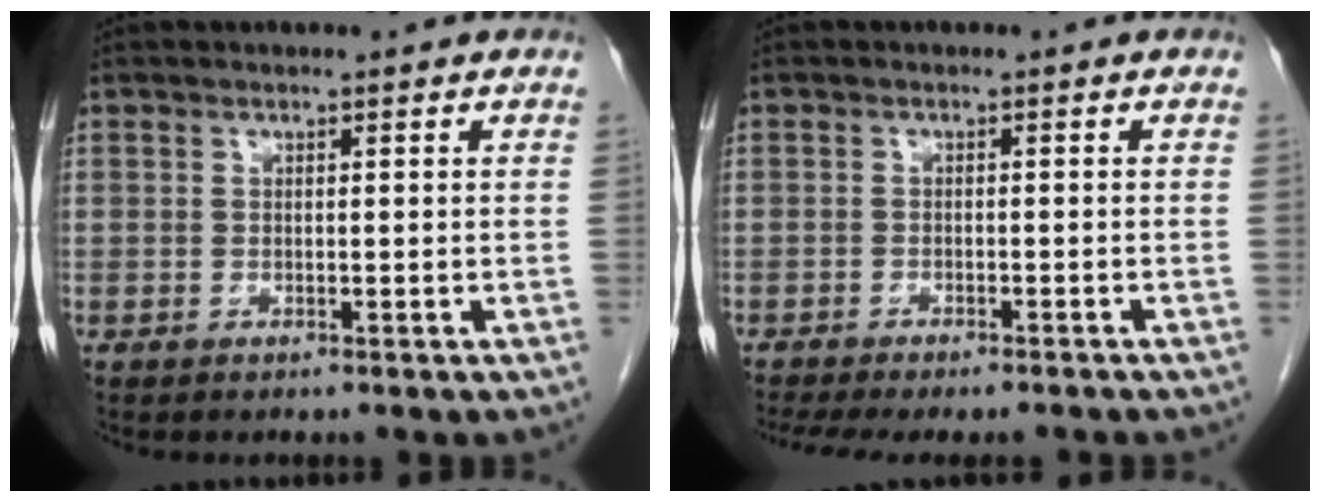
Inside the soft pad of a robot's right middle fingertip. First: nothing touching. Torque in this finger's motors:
{"motor_torque": [1.10, -1.04, 0.10, 0.05]}